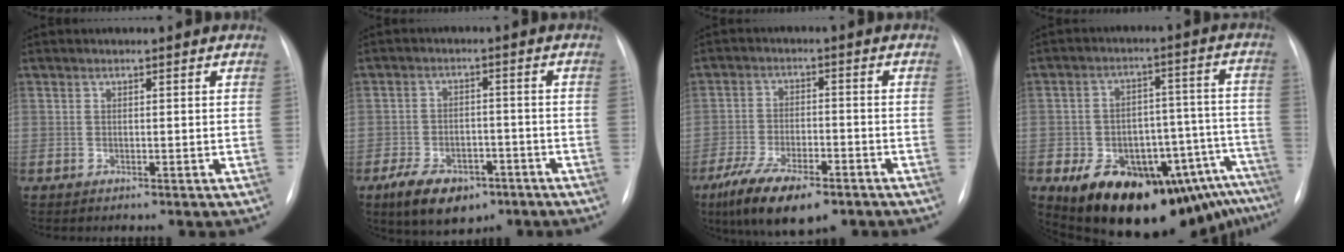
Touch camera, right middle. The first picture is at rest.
{"total": 9.8, "force": [-6.1, 5.4, 5.4], "torque": [-0.092, 0.001, -0.092]}
{"total": 11.8, "force": [-7.8, 3.9, 7.9], "torque": [-0.141, -0.017, -0.130]}
{"total": 20.9, "force": [-13.8, 8.1, 13.4], "torque": [-0.115, 0.046, -0.176]}